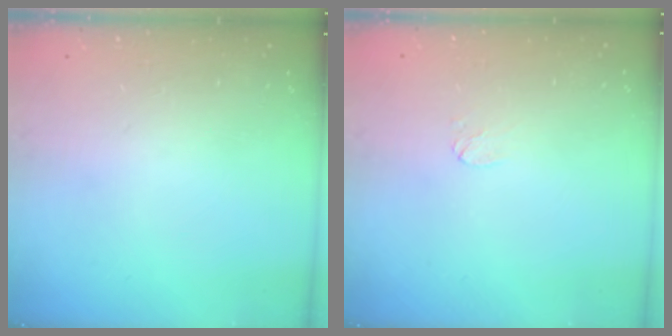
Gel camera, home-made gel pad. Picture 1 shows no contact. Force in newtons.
{"total": 3.1, "press": 3.1, "slide": 0.3}